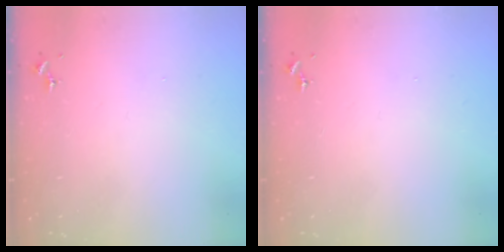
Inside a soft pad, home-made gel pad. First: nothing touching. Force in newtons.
{"total": 0.0}